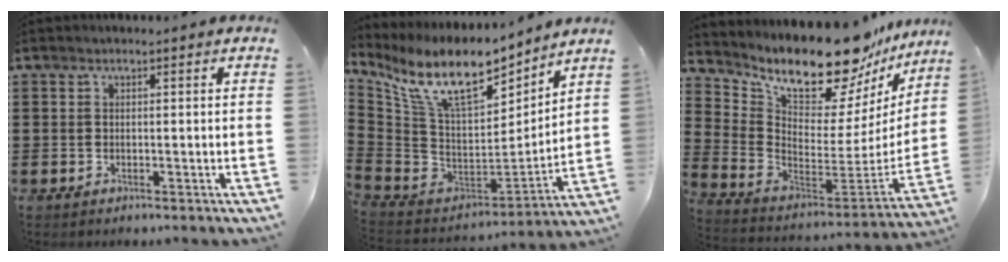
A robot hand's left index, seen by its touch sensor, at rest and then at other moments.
{"total": 13.0, "force": [8.5, 4.3, 8.9], "torque": [-0.199, -0.058, 0.148]}
{"total": 13.8, "force": [11.8, 3.9, 5.9], "torque": [-0.120, -0.102, 0.197]}